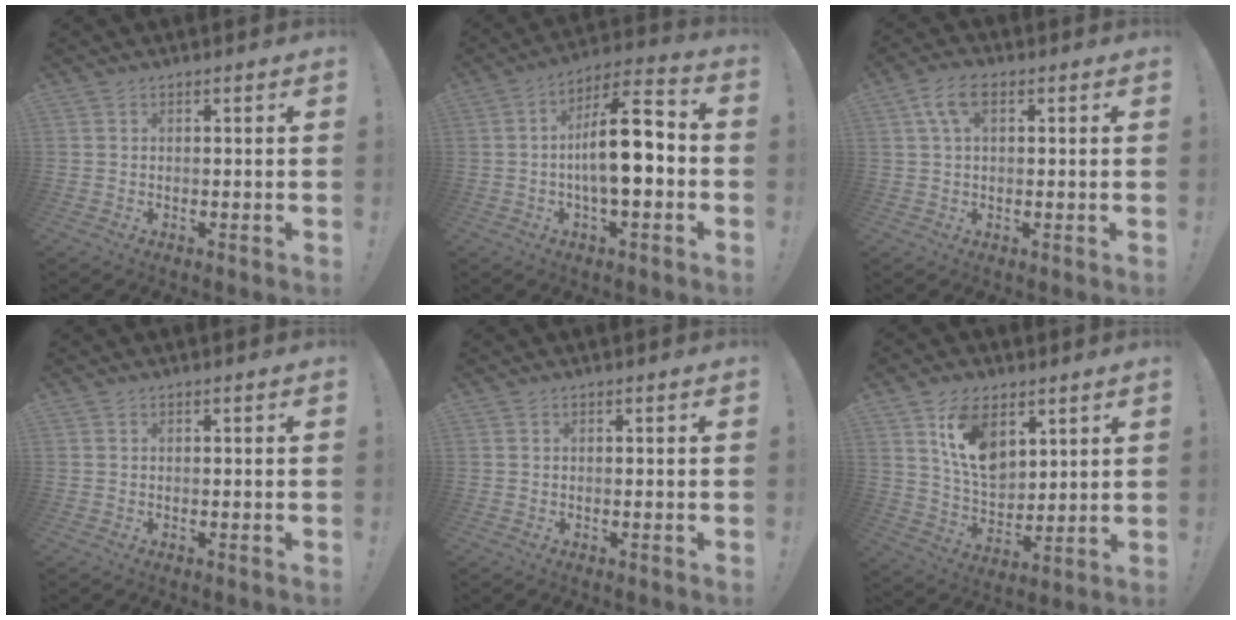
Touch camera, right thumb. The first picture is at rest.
{"total": 15.4, "force": [-1.8, 5.3, 14.4], "torque": [-0.233, 0.007, -0.032]}
{"total": 6.6, "force": [2.4, 3.4, 5.1], "torque": [-0.099, 0.005, 0.045]}
{"total": 0.0}
{"total": 0.0}
{"total": 13.6, "force": [7.0, 8.6, 7.8], "torque": [-0.138, -0.029, 0.133]}